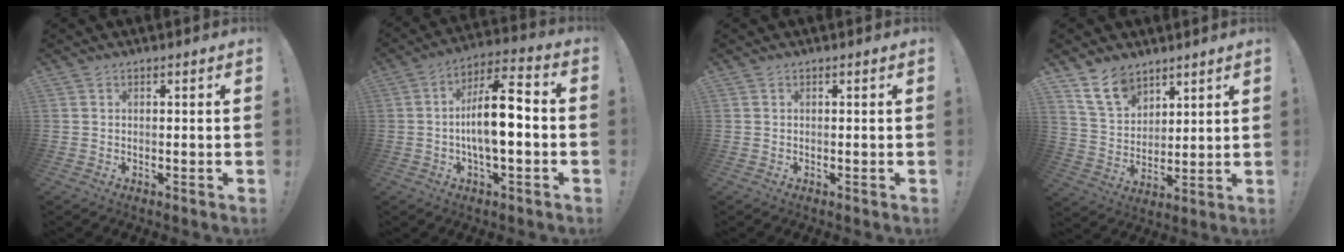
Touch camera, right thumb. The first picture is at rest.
{"total": 13.7, "force": [-1.9, 4.7, 12.7], "torque": [-0.225, 0.010, -0.037]}
{"total": 0.0}
{"total": 11.6, "force": [8.5, 6.7, 4.1], "torque": [-0.080, -0.050, 0.169]}